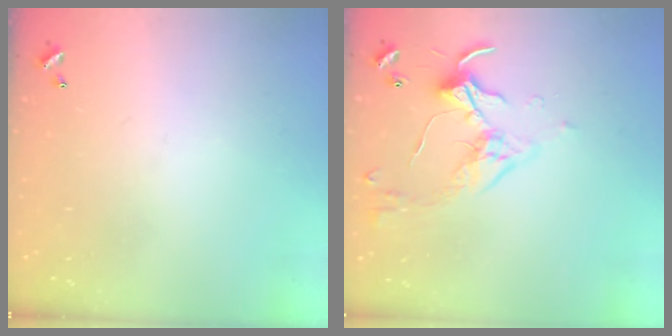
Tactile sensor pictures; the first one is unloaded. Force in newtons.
{"total": 3.3, "press": 3.2, "slide": 0.7}